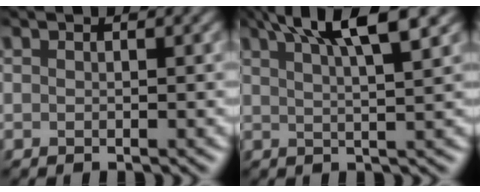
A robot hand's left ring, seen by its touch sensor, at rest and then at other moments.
{"total": 7.1, "force": [4.1, 1.5, 5.6], "torque": [-0.069, 0.020, 0.057]}